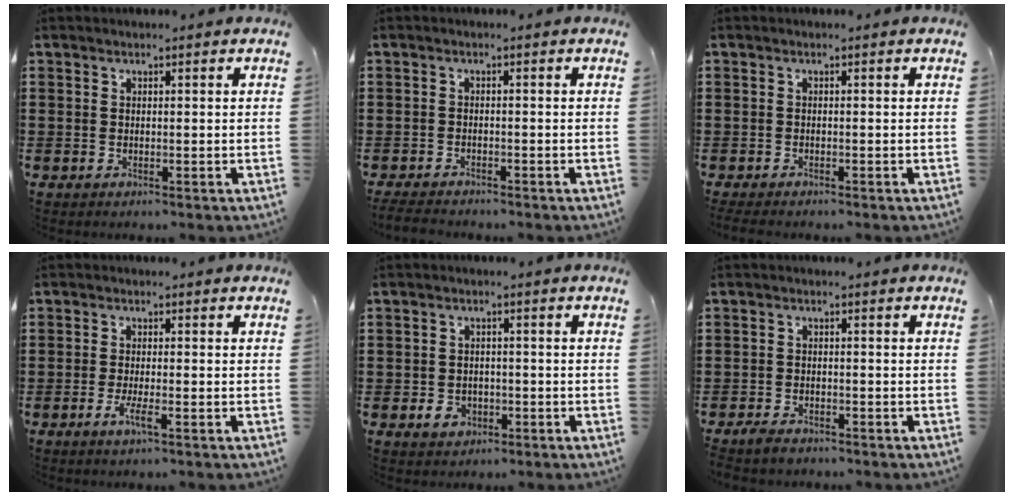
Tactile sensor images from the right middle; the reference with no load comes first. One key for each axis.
{"total": 2.0, "fx": -1.9, "fy": 0.2, "fz": 0.4, "tx": -0.017, "ty": -0.002, "tz": -0.043}
{"total": 0.9, "fx": -0.8, "fy": 0.1, "fz": 0.2, "tx": -0.006, "ty": -0.002, "tz": -0.017}
{"total": 2.9, "fx": -1.3, "fy": 0.3, "fz": 2.6, "tx": -0.057, "ty": -0.006, "tz": -0.028}
{"total": 2.4, "fx": -1.0, "fy": 1.8, "fz": 1.2, "tx": -0.025, "ty": 0.000, "tz": -0.022}
{"total": 1.8, "fx": -1.6, "fy": 0.5, "fz": 0.5, "tx": -0.021, "ty": 0.001, "tz": -0.036}